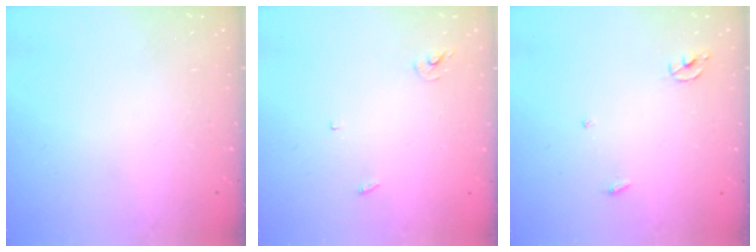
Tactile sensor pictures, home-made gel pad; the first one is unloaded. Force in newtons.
{"total": 2.4, "press": 2.4, "slide": 0.1}
{"total": 2.3, "press": 2.3, "slide": 0.1}